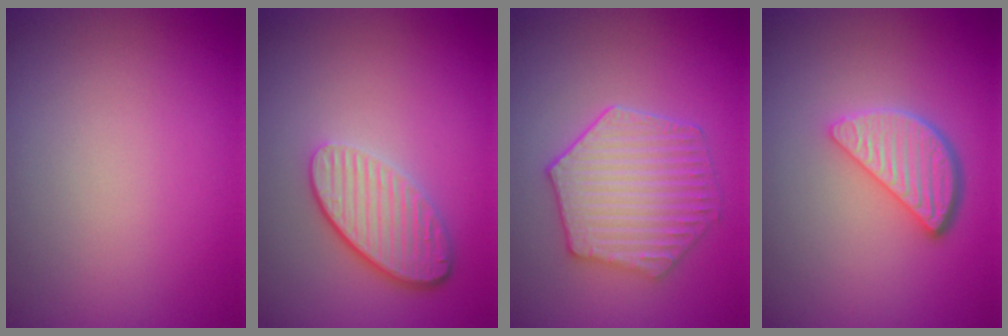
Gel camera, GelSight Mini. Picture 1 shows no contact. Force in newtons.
{"total": 4.4, "press": 3.4, "slide": 2.9}
{"total": 5.8, "press": 4.8, "slide": 3.3}
{"total": 3.9, "press": 3.2, "slide": 2.3}